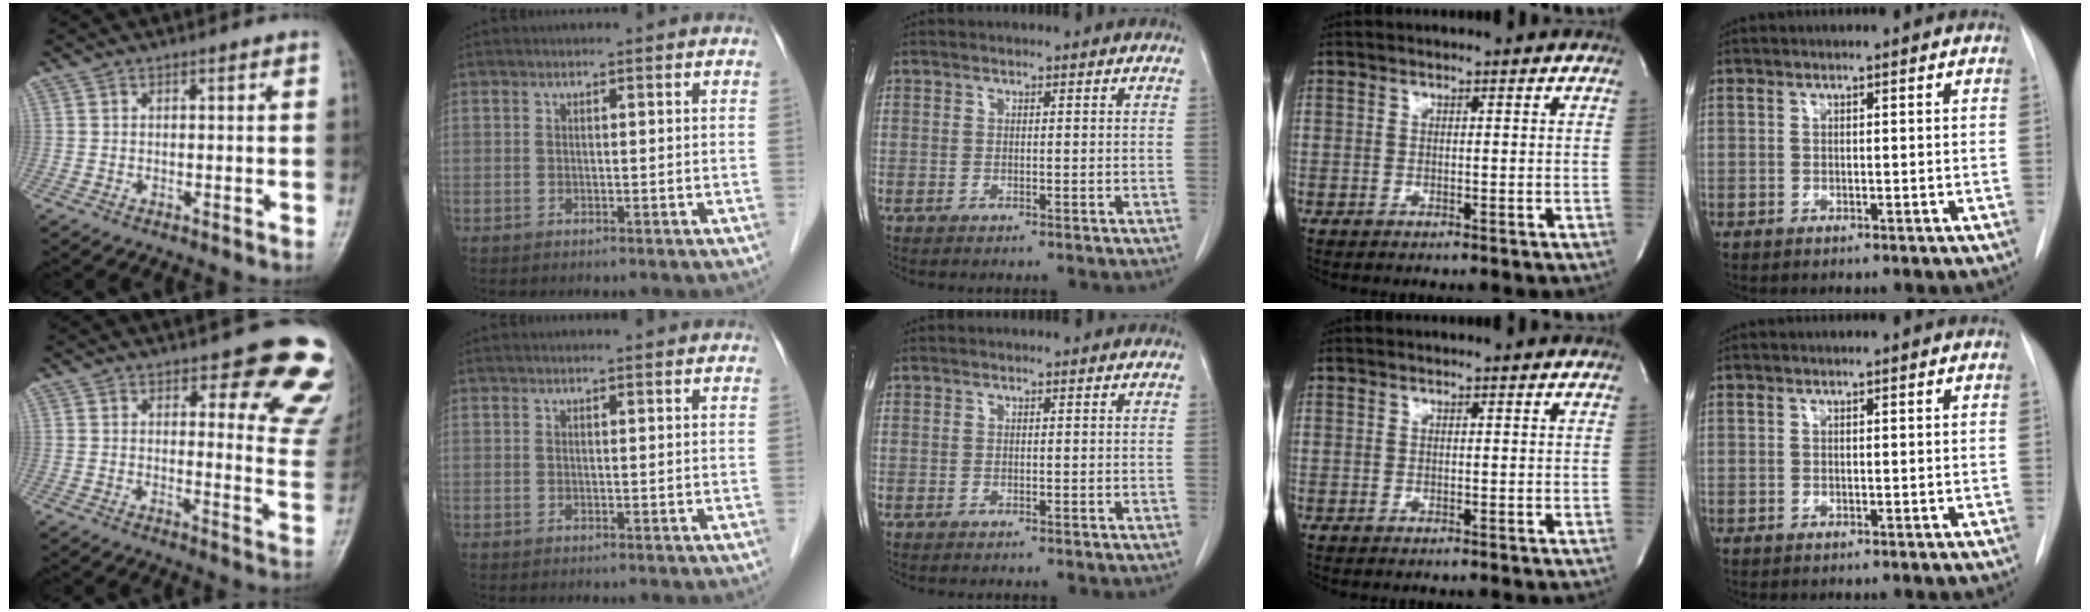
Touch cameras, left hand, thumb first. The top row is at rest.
{"thumb": {"total": 14.3, "force": [10.2, 5.0, 8.7], "torque": [-0.042, -0.071, 0.100]}, "index": {"total": 2.6, "force": [2.4, 0.2, 0.8], "torque": [-0.013, 0.010, 0.024]}}